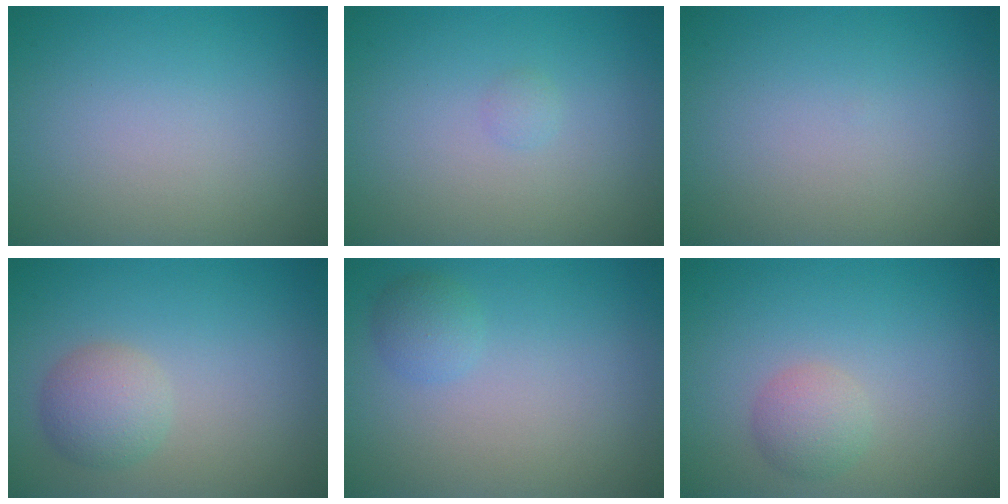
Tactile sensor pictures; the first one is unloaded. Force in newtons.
{"total": 0.5, "press": 0.5, "slide": 0.0}
{"total": 0.0}
{"total": 2.8, "press": 2.8, "slide": 0.1}
{"total": 1.5, "press": 1.5, "slide": 0.1}
{"total": 2.1, "press": 2.1, "slide": 0.1}